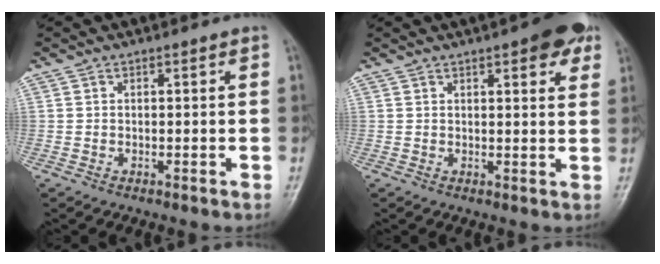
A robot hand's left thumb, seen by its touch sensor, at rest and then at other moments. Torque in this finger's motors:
{"motor_torque": [0.84, 0.61, 0.44, -0.56, 0.01]}